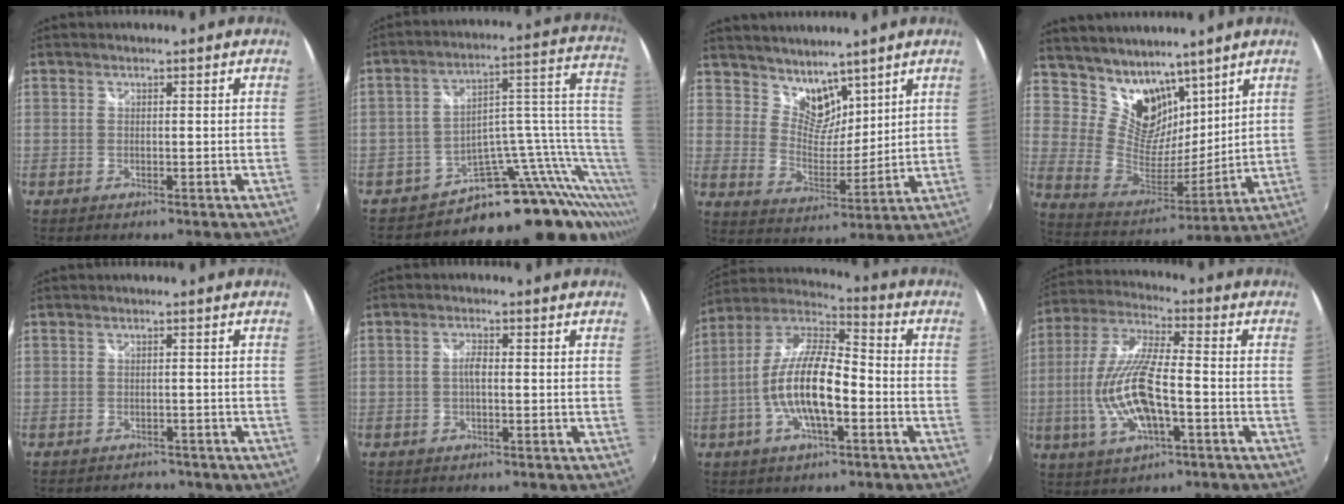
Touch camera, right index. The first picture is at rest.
{"total": 16.6, "force": [-5.1, 9.4, 12.7], "torque": [-0.147, 0.025, -0.079]}
{"total": 8.4, "force": [6.7, 4.3, 2.4], "torque": [-0.031, 0.000, 0.128]}
{"total": 14.1, "force": [10.3, 8.3, 4.9], "torque": [-0.103, 0.002, 0.204]}
{"total": 5.5, "force": [-4.5, 2.6, 1.6], "torque": [-0.032, -0.010, -0.053]}
{"total": 1.9, "force": [-0.3, 0.7, 1.7], "torque": [-0.034, 0.004, -0.007]}
{"total": 15.2, "force": [-4.0, 4.9, 13.8], "torque": [-0.271, 0.001, -0.080]}
{"total": 15.2, "force": [-3.6, 4.7, 14.0], "torque": [-0.284, -0.006, -0.066]}